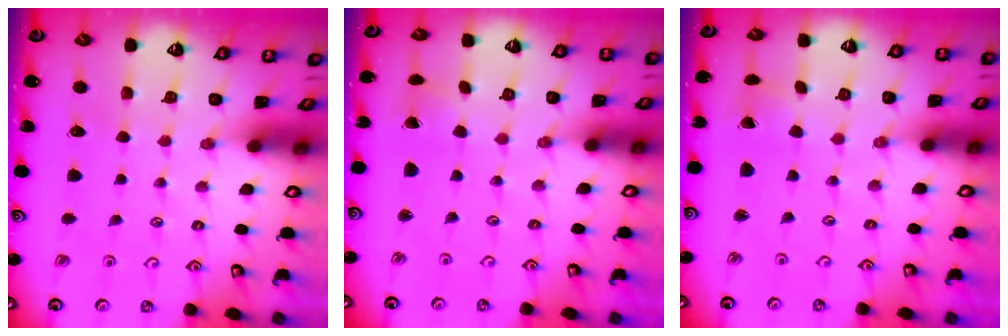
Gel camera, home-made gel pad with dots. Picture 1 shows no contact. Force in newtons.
{"total": 1.6, "press": 1.6, "slide": 0.1}
{"total": 1.6, "press": 1.6, "slide": 0.1}